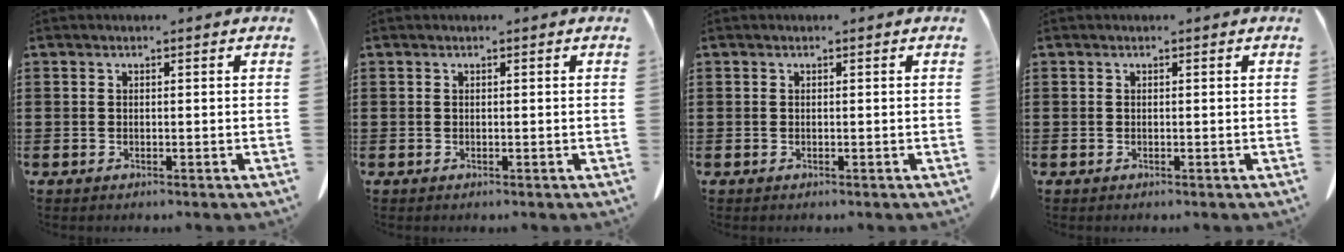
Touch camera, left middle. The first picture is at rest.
{"total": 0.0}
{"total": 0.0}
{"total": 0.0}